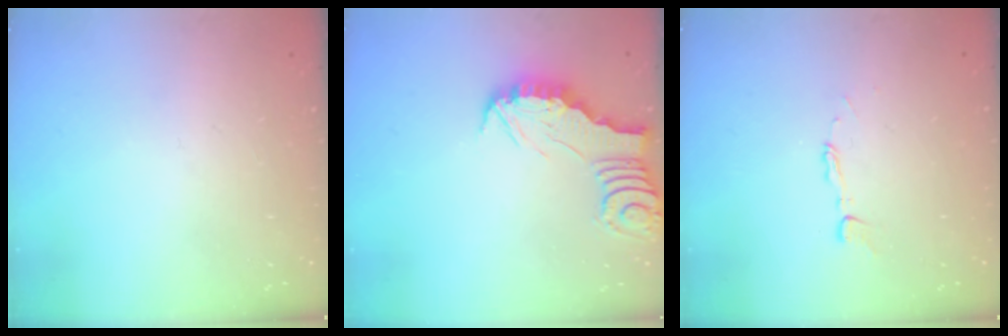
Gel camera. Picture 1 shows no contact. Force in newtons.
{"total": 3.0, "press": 3.0, "slide": 0.3}
{"total": 2.9, "press": 2.9, "slide": 0.2}